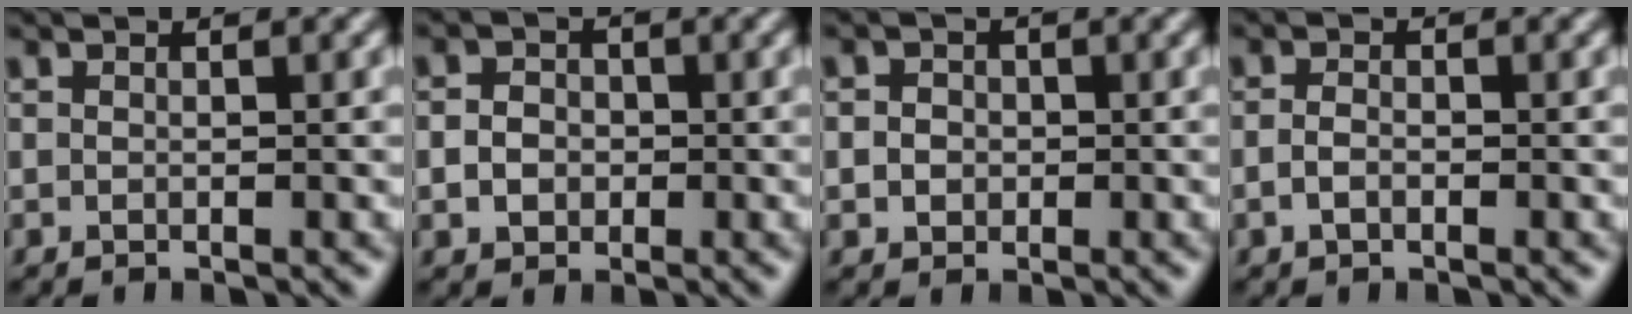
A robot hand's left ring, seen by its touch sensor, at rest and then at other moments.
{"total": 2.5, "force": [-0.3, 2.2, 1.2], "torque": [-0.011, 0.000, -0.013]}
{"total": 2.6, "force": [0.4, 2.3, 1.1], "torque": [-0.002, 0.013, -0.010]}
{"total": 1.3, "force": [-0.5, 0.8, 0.9], "torque": [-0.019, 0.001, -0.013]}